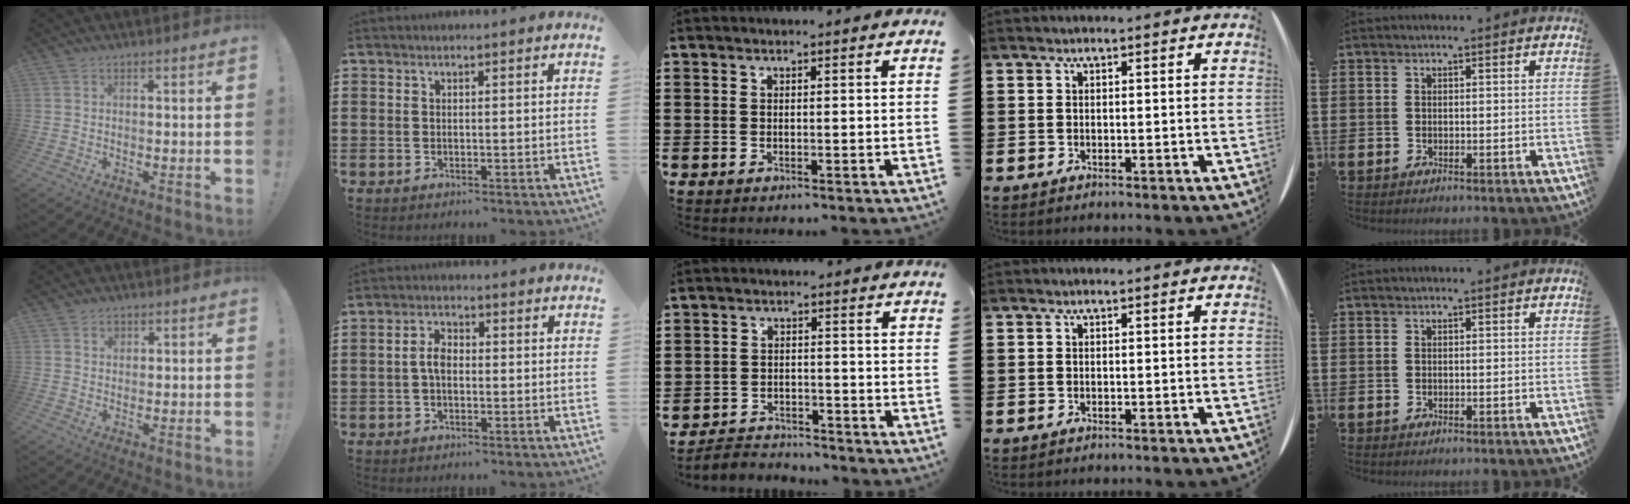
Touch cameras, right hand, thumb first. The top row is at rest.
{"thumb": {"total": 1.9, "force": [1.0, 1.5, 0.6], "torque": [0.004, -0.005, 0.014]}, "index": {"total": 3.4, "force": [-0.5, 1.9, 2.8], "torque": [-0.063, 0.002, -0.013]}, "middle": {"total": 3.4, "force": [-3.3, 0.8, -0.3], "torque": [-0.004, -0.001, -0.071]}}